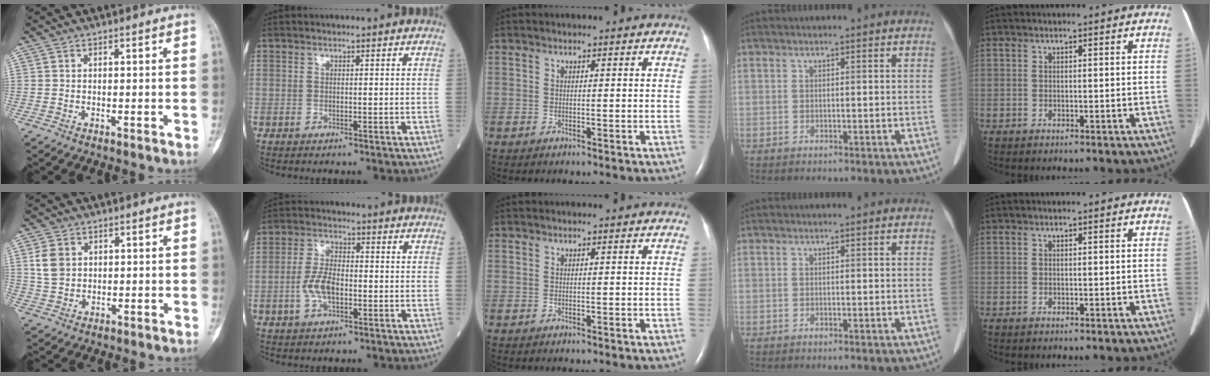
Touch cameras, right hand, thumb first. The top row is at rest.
{"thumb": {"total": 4.9, "force": [1.3, 3.9, 2.6], "torque": [-0.040, 0.000, 0.028]}, "index": {"total": 5.5, "force": [-1.4, 2.5, 4.7], "torque": [-0.103, 0.008, -0.030]}}